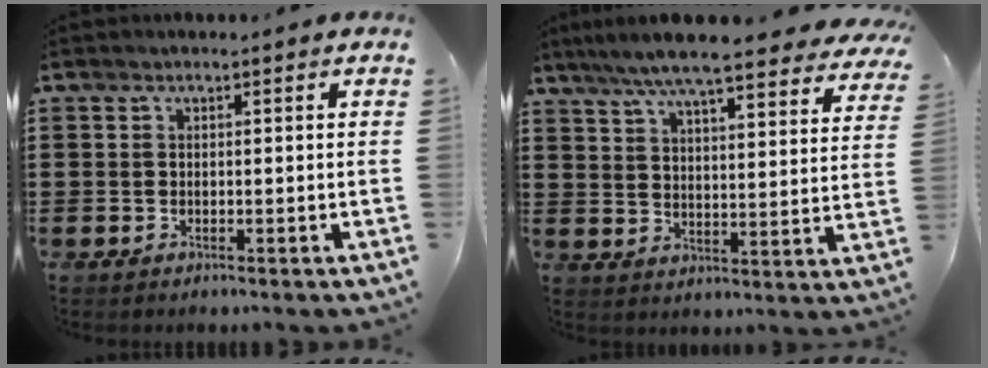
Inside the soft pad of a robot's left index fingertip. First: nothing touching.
{"total": 7.9, "force": [6.9, -0.1, 3.8], "torque": [-0.099, -0.034, 0.120]}